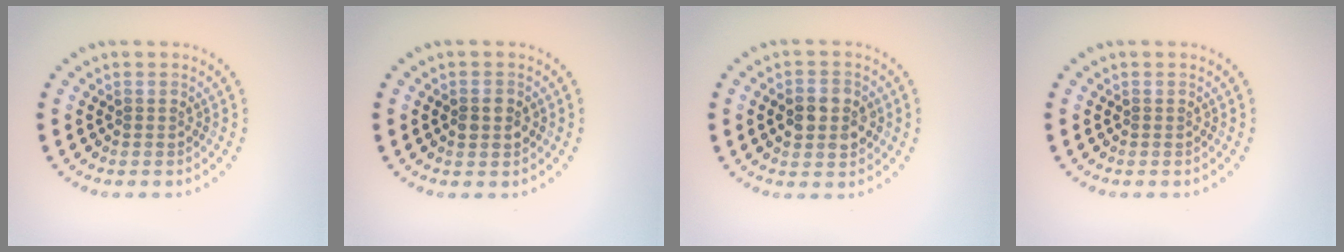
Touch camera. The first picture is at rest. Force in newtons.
{"total": 2.1, "press": 2.1, "slide": 0.0}
{"total": 3.3, "press": 3.3, "slide": 0.2}
{"total": 0.0}